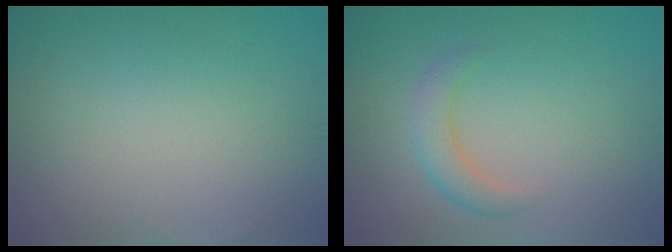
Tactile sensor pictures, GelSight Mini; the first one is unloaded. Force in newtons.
{"total": 2.4, "press": 2.4, "slide": 0.2}